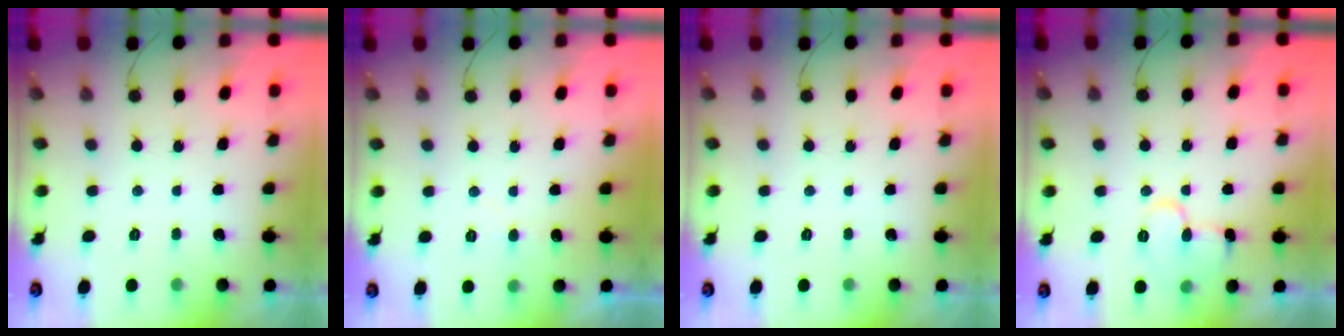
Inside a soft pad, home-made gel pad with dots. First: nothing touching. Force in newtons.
{"total": 3.6, "press": 3.6, "slide": 0.3}
{"total": 0.0}
{"total": 9.2, "press": 9.1, "slide": 1.1}